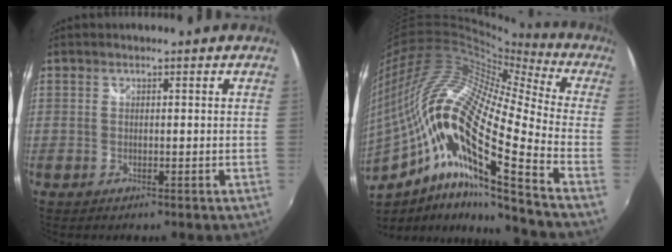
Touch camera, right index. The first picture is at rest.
{"total": 27.5, "force": [-8.9, 5.6, 25.4], "torque": [-0.431, -0.071, -0.177]}